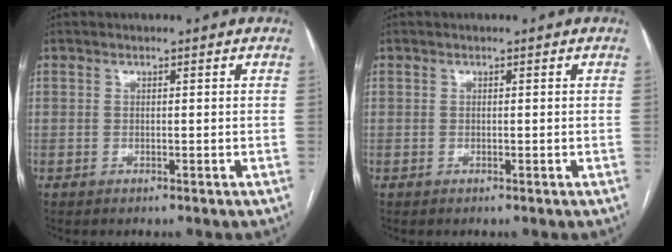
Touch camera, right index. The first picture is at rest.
{"total": 0.0}